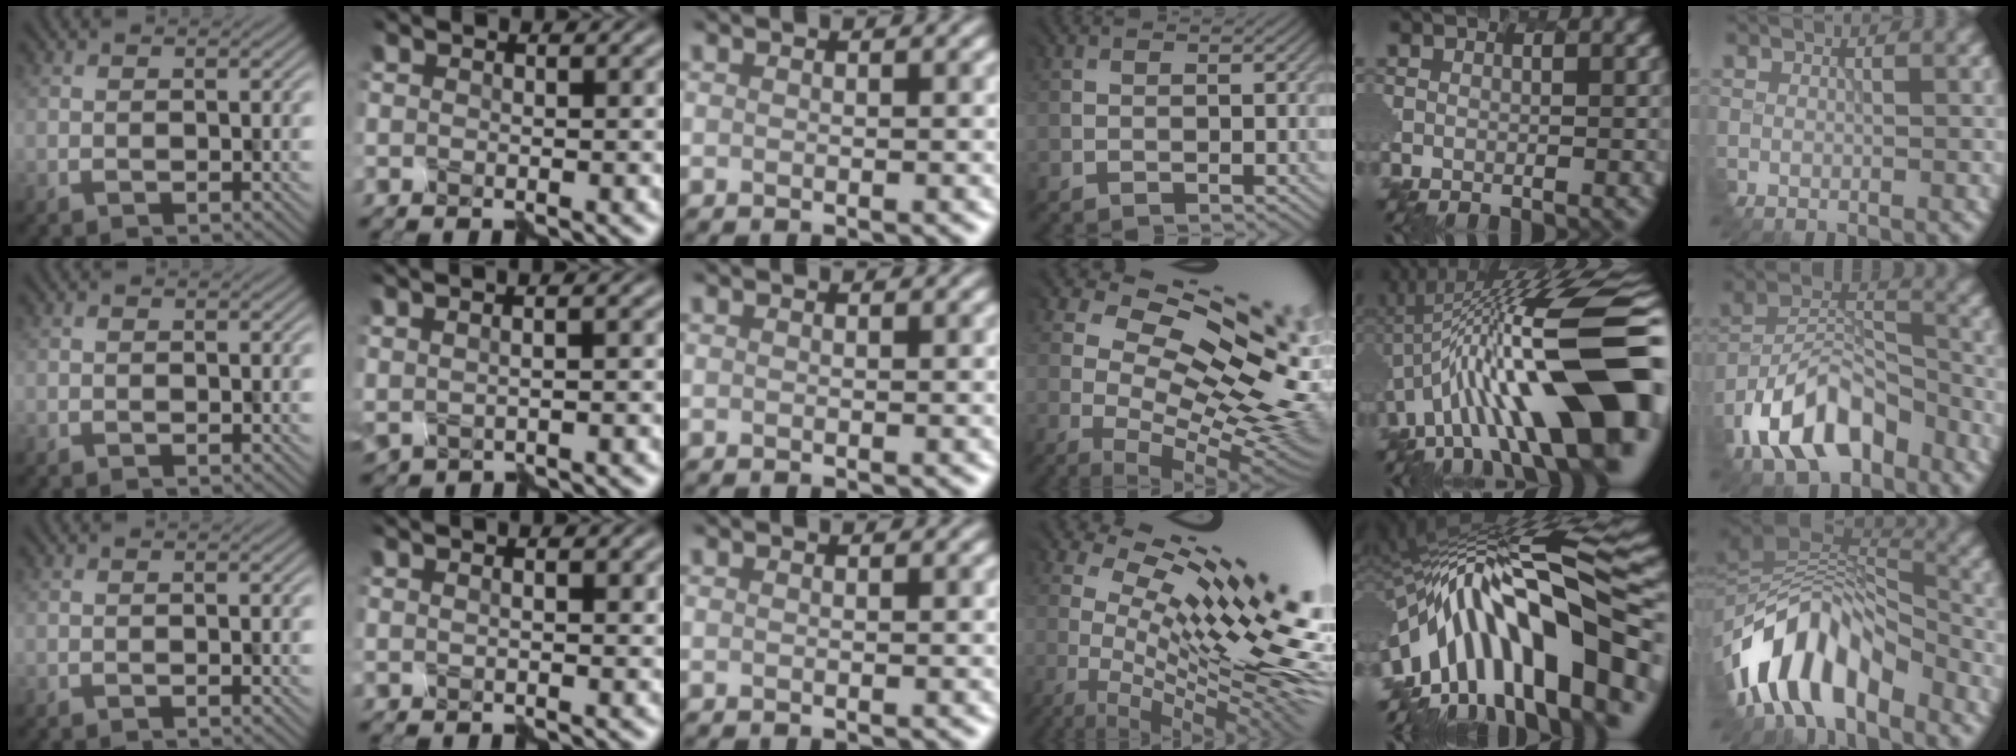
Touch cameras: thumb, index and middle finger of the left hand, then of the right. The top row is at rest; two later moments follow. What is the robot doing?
{"motion": "disassemble", "object": "hinged jar"}